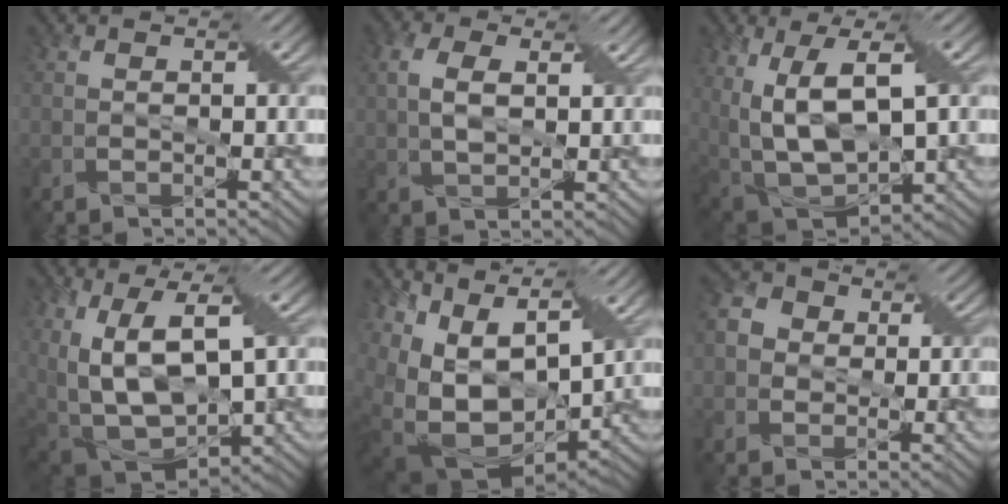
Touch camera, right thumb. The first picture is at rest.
{"total": 5.4, "force": [1.3, 3.2, 4.2], "torque": [-0.102, 0.007, 0.022]}
{"total": 14.5, "force": [2.1, 7.9, 12.0], "torque": [-0.253, -0.022, 0.060]}
{"total": 15.9, "force": [2.0, 9.1, 12.8], "torque": [-0.276, -0.028, 0.066]}
{"total": 16.6, "force": [2.5, 10.4, 12.6], "torque": [-0.261, -0.004, 0.087]}
{"total": 4.4, "force": [-0.2, 4.0, 1.8], "torque": [-0.050, 0.007, -0.007]}